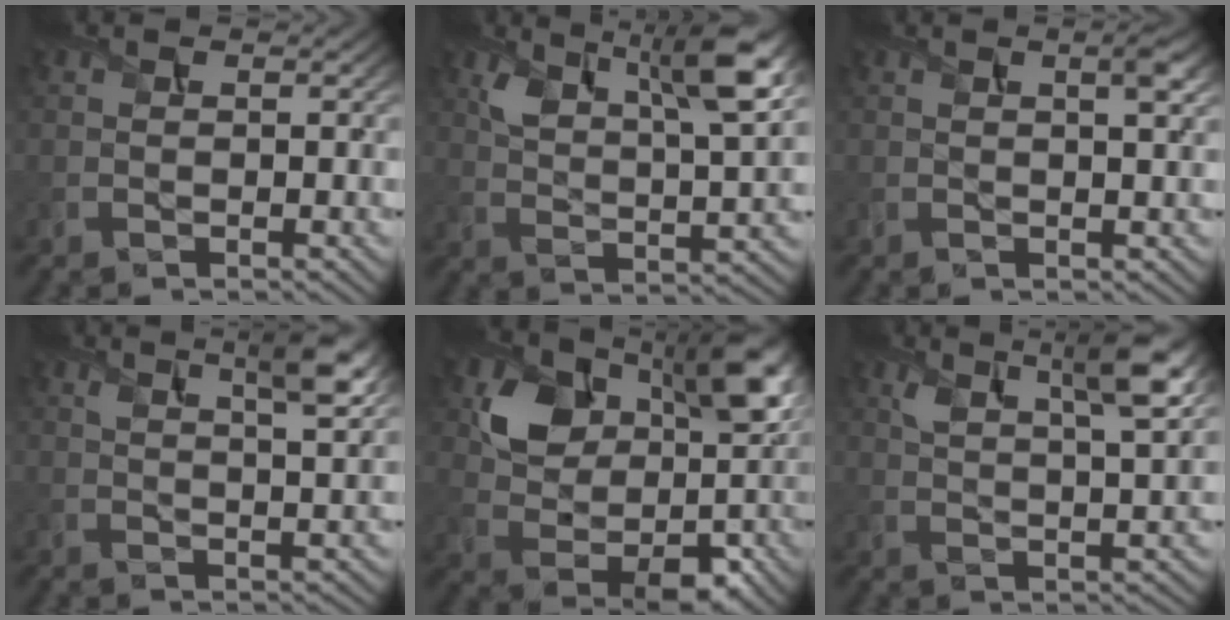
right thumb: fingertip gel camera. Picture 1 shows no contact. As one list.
[{"total": 10.6, "force": [5.3, 4.2, 8.2], "torque": [-0.152, -0.002, 0.100]}, {"total": 2.4, "force": [1.0, 0.5, 2.2], "torque": [-0.035, 0.004, 0.015]}, {"total": 6.3, "force": [3.6, 1.4, 5.0], "torque": [-0.076, 0.007, 0.060]}, {"total": 11.2, "force": [3.9, 7.9, 6.9], "torque": [-0.122, -0.023, 0.080]}, {"total": 8.8, "force": [5.0, 2.4, 6.9], "torque": [-0.124, 0.005, 0.091]}]